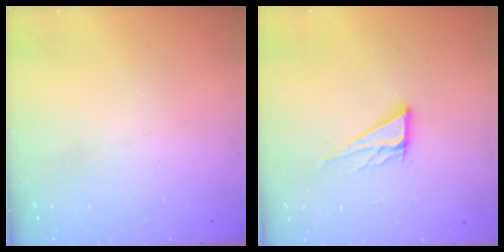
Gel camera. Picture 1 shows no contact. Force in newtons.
{"total": 9.0, "press": 8.9, "slide": 0.7}